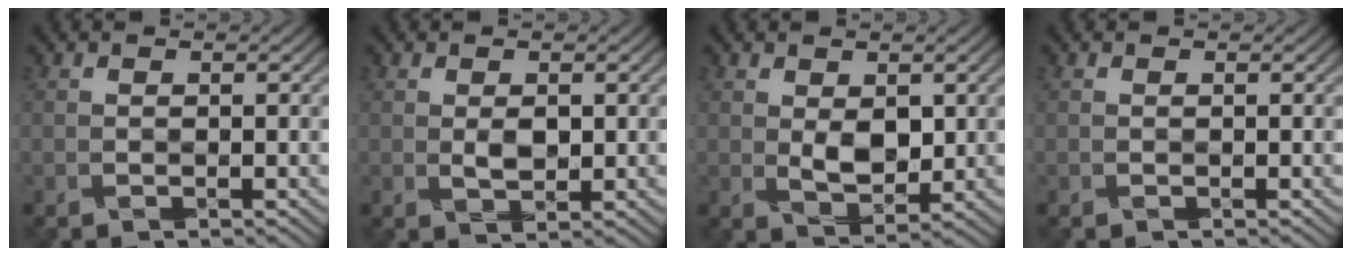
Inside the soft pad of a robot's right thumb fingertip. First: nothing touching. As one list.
[{"total": 1.8, "force": [0.5, 1.1, 1.4], "torque": [-0.028, -0.005, 0.015]}, {"total": 3.4, "force": [0.9, 2.1, 2.5], "torque": [-0.052, -0.008, 0.027]}, {"total": 0.0}]